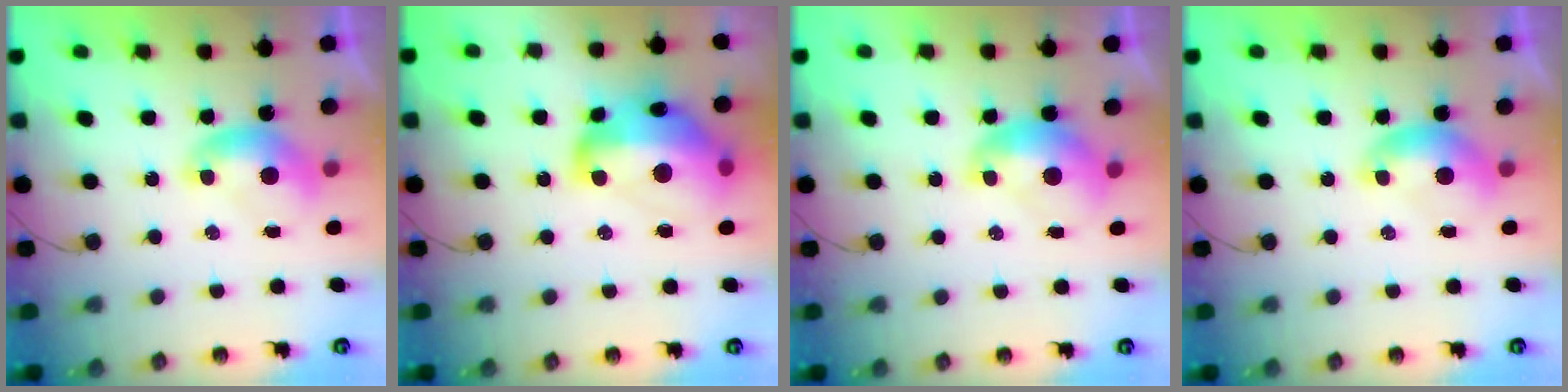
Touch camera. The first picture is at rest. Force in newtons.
{"total": 13.7, "press": 13.5, "slide": 2.3}
{"total": 2.1, "press": 2.1, "slide": 0.3}
{"total": 0.0}